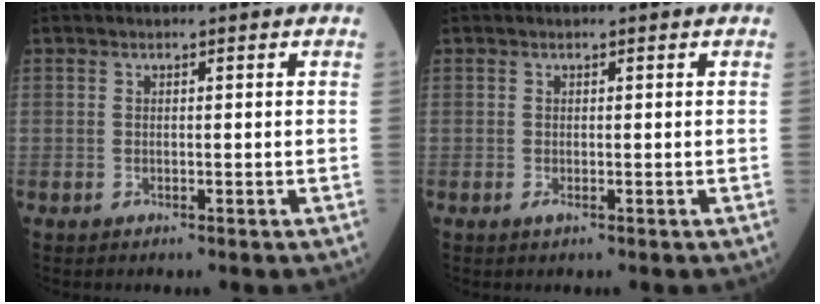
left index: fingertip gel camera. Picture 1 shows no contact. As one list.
[{"total": 0.7, "force": [0.1, 0.1, 0.7], "torque": [-0.012, -0.002, 0.002]}]